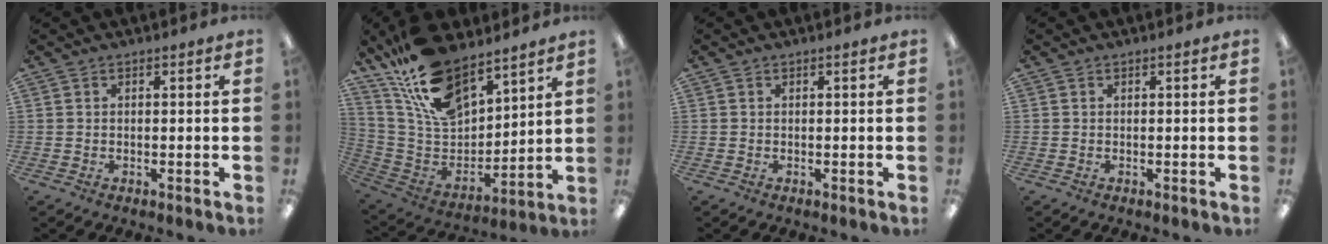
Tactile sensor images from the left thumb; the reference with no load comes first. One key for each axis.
{"total": 19.4, "fx": 14.2, "fy": 8.6, "fz": 10.0, "tx": -0.204, "ty": -0.073, "tz": 0.262}
{"total": 0.0}
{"total": 0.0}